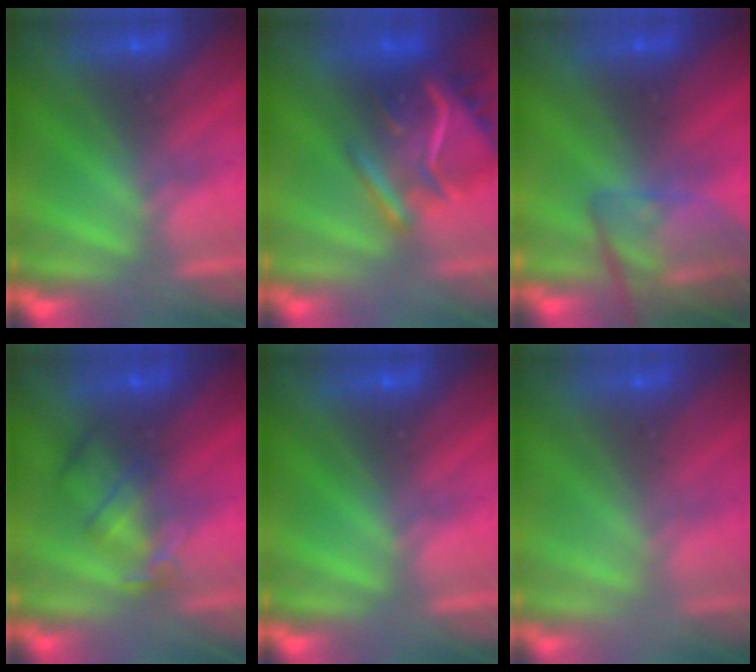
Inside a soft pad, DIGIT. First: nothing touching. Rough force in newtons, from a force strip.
{"total": 6.8}
{"total": 8.3}
{"total": 2.4}
{"total": 0.0}
{"total": 9.8}